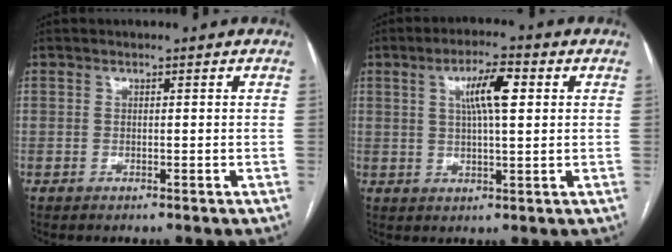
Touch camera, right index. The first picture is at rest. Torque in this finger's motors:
{"motor_torque": [0.63, -0.01, 0.27, 0.10]}